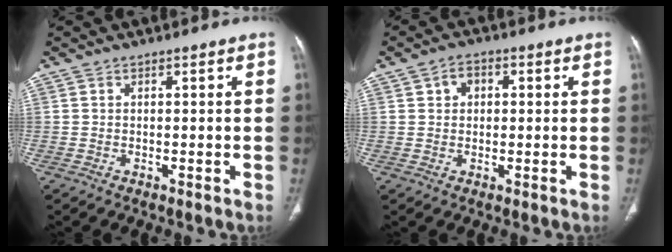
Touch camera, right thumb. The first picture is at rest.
{"total": 3.5, "force": [0.9, 2.7, 2.0], "torque": [-0.019, 0.007, 0.014]}